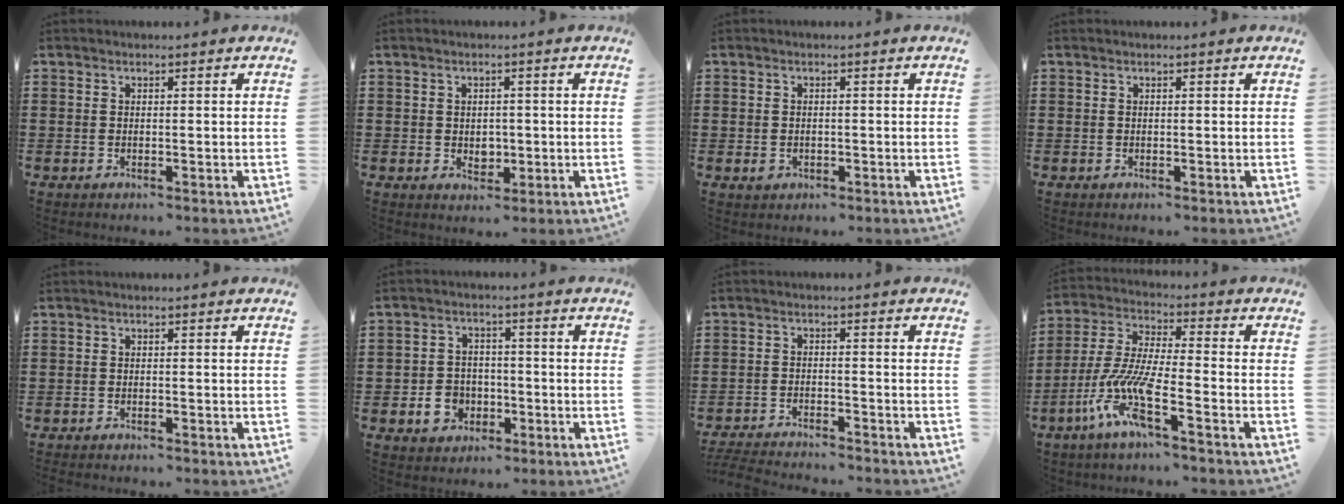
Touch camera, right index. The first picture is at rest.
{"total": 2.1, "force": [0.0, 1.8, 1.1], "torque": [-0.018, 0.004, -0.005]}
{"total": 1.0, "force": [-0.3, 0.8, 0.5], "torque": [-0.013, 0.002, -0.006]}
{"total": 0.0}
{"total": 0.7, "force": [-0.7, -0.1, 0.0], "torque": [-0.002, -0.002, -0.014]}
{"total": 5.1, "force": [-1.8, 4.2, 2.3], "torque": [-0.055, 0.007, -0.034]}
{"total": 3.8, "force": [-3.7, -0.1, 0.4], "torque": [-0.014, -0.007, -0.079]}
{"total": 9.4, "force": [-5.7, 1.5, 7.3], "torque": [-0.187, -0.023, -0.120]}